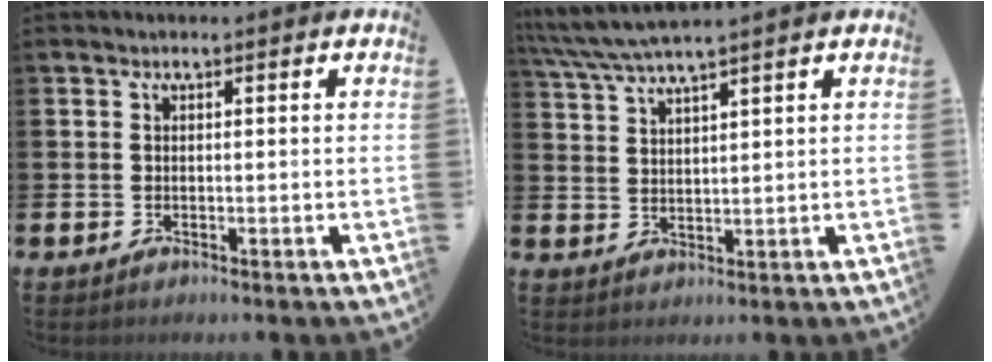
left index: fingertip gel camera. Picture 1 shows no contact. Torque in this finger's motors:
{"motor_torque": [0.00, -0.08, 0.79, 0.21]}